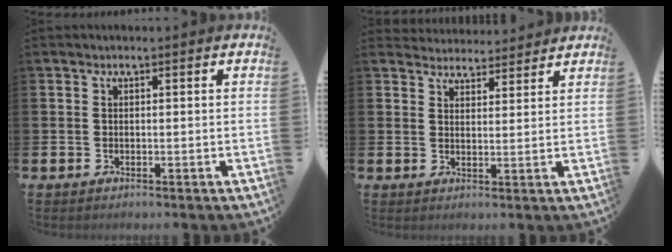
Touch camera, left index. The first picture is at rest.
{"total": 3.7, "force": [3.6, 0.8, -0.5], "torque": [0.005, -0.024, 0.064]}